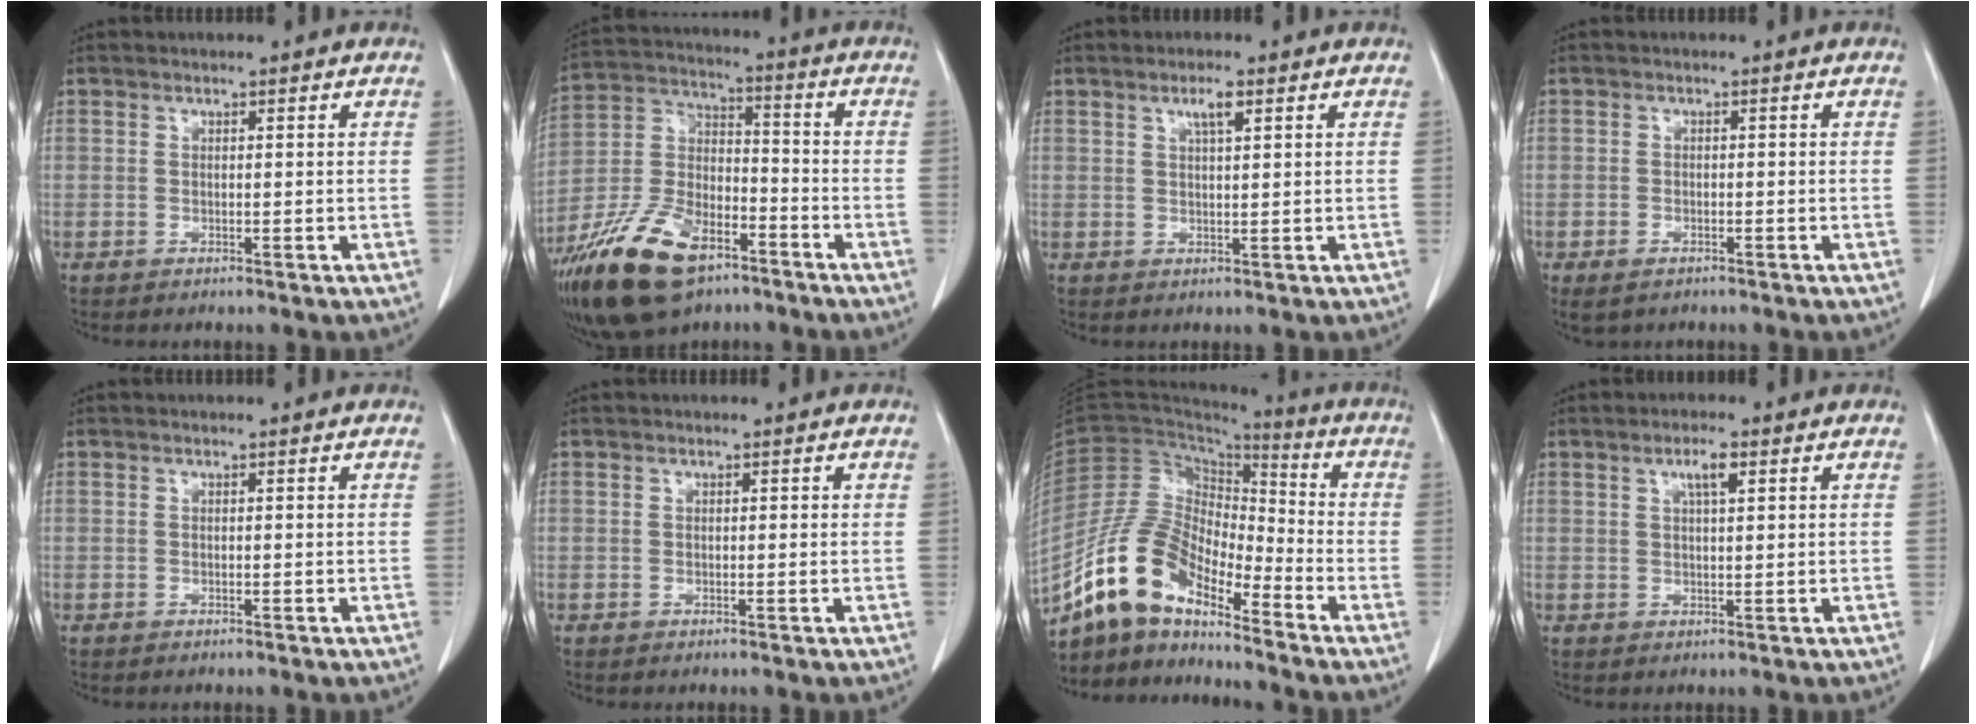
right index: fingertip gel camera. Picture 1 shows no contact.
{"total": 20.5, "force": [-12.7, 9.4, 13.0], "torque": [-0.307, -0.007, -0.231]}
{"total": 3.1, "force": [1.7, 0.8, 2.6], "torque": [-0.050, 0.001, 0.031]}
{"total": 4.1, "force": [-2.3, 2.4, 2.3], "torque": [-0.048, -0.004, -0.030]}
{"total": 0.0}
{"total": 0.7, "force": [0.1, 0.4, 0.6], "torque": [-0.015, 0.005, 0.004]}
{"total": 13.4, "force": [-10.7, 4.4, 6.8], "torque": [-0.148, 0.030, -0.205]}
{"total": 3.4, "force": [1.6, 0.8, 2.9], "torque": [-0.057, 0.002, 0.029]}